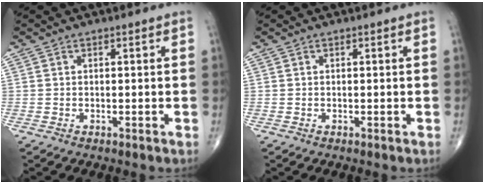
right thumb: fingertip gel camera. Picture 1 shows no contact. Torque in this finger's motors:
{"motor_torque": [-0.03, 0.03, -0.01, 0.00, 0.00]}